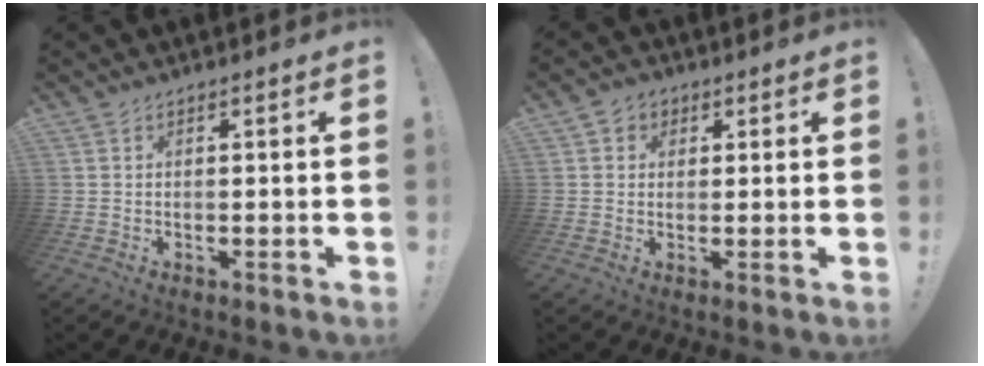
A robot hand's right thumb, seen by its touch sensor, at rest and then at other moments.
{"total": 3.3, "force": [0.8, 3.1, 0.9], "torque": [-0.015, 0.002, 0.015]}